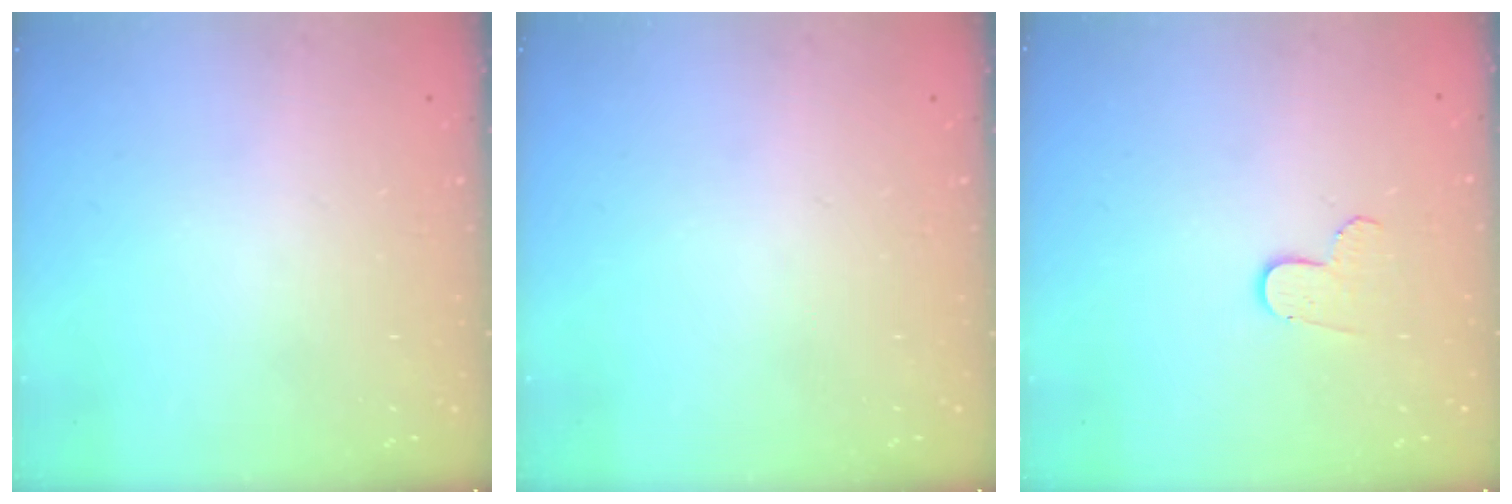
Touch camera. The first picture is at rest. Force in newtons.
{"total": 0.0}
{"total": 5.6, "press": 5.6, "slide": 0.5}